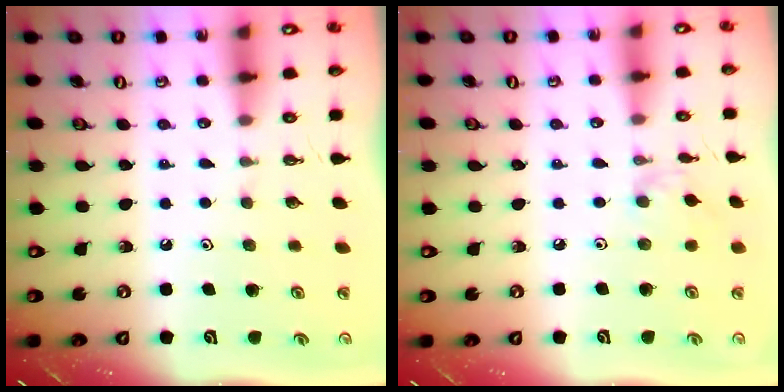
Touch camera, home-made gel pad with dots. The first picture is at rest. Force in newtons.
{"total": 2.8, "press": 2.8, "slide": 0.5}